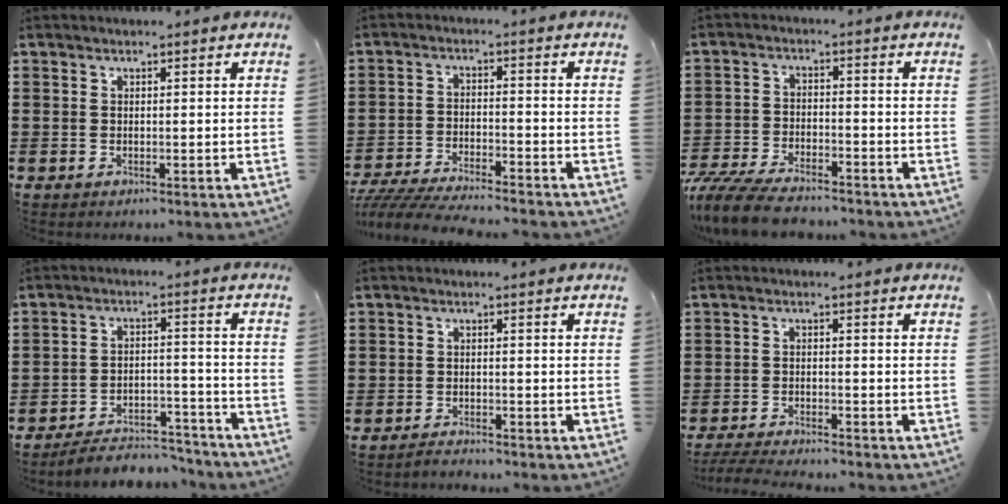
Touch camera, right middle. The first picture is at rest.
{"total": 5.2, "force": [-5.0, 0.2, 1.3], "torque": [-0.036, -0.008, -0.102]}
{"total": 6.8, "force": [-6.3, 1.1, 2.3], "torque": [-0.058, 0.000, -0.124]}
{"total": 5.3, "force": [-5.1, 0.8, 1.0], "torque": [-0.018, 0.007, -0.101]}
{"total": 1.6, "force": [-1.6, 0.2, -0.1], "torque": [-0.003, 0.002, -0.033]}
{"total": 3.3, "force": [-3.2, 0.0, 0.9], "torque": [-0.023, -0.006, -0.065]}